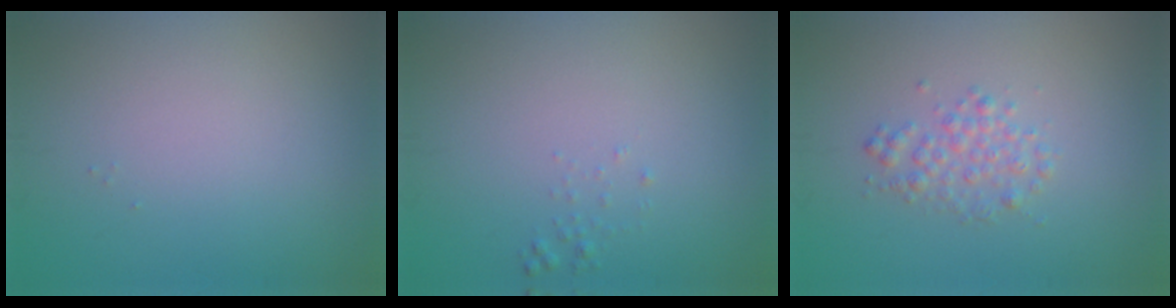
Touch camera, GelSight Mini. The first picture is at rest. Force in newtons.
{"total": 0.5, "press": 0.5, "slide": 0.0}
{"total": 2.0, "press": 2.0, "slide": 0.0}